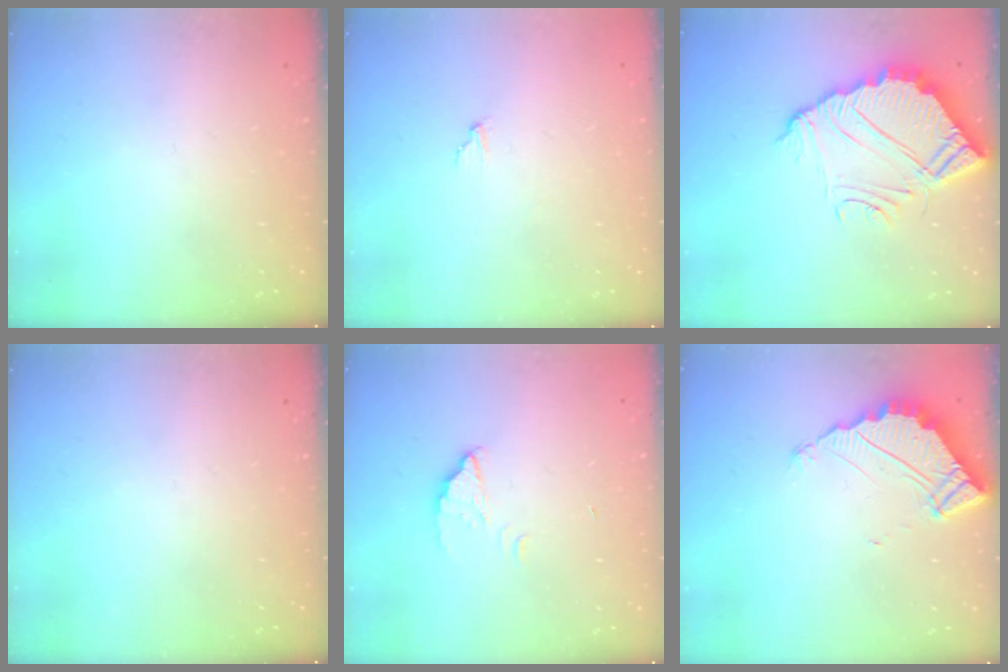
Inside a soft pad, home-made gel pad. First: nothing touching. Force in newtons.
{"total": 2.0, "press": 2.0, "slide": 0.1}
{"total": 10.5, "press": 10.5, "slide": 0.7}
{"total": 0.0}
{"total": 2.2, "press": 2.2, "slide": 0.2}
{"total": 5.3, "press": 5.2, "slide": 0.3}